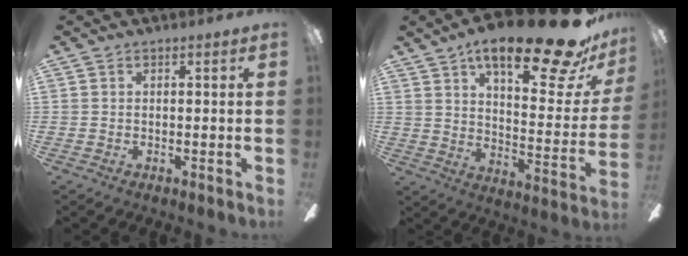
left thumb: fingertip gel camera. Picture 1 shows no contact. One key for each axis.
{"total": 24.6, "fx": 16.5, "fy": 6.8, "fz": 17.0, "tx": -0.245, "ty": -0.102, "tz": 0.259}